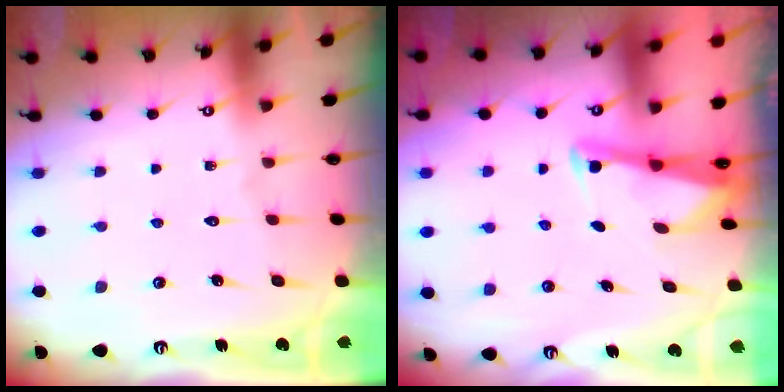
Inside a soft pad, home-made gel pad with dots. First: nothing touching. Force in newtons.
{"total": 2.3, "press": 2.3, "slide": 0.2}